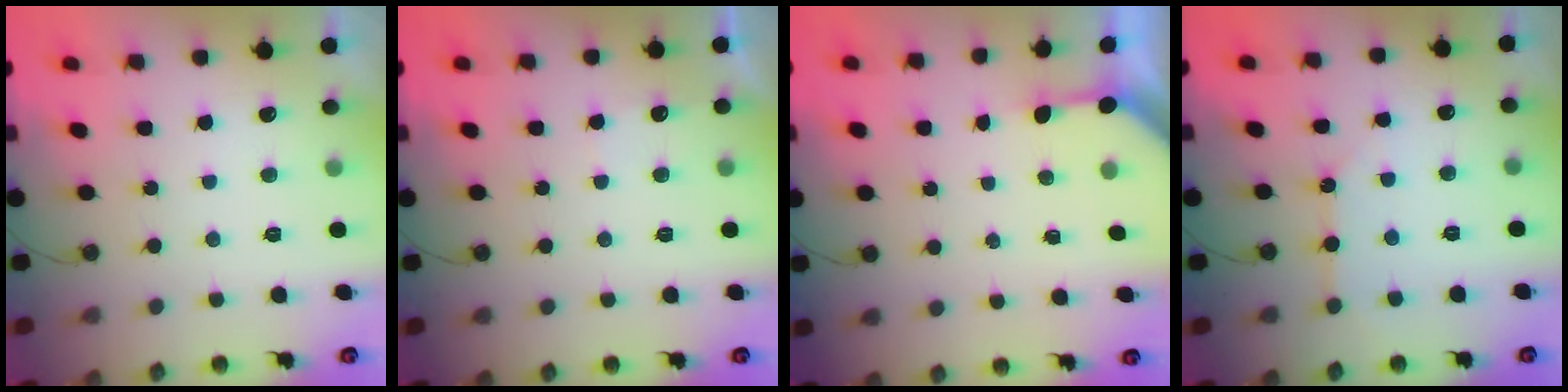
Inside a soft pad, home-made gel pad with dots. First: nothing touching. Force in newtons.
{"total": 2.5, "press": 2.5, "slide": 0.5}
{"total": 2.8, "press": 2.8, "slide": 0.2}
{"total": 4.6, "press": 4.5, "slide": 0.4}